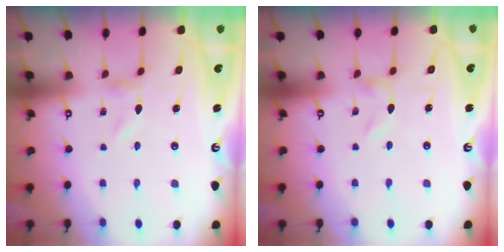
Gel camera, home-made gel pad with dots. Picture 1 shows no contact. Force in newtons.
{"total": 0.0}